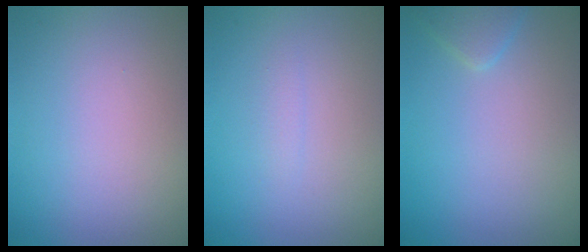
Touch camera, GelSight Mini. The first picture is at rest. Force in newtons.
{"total": 0.7, "press": 0.7, "slide": 0.0}
{"total": 1.4, "press": 1.4, "slide": 0.1}